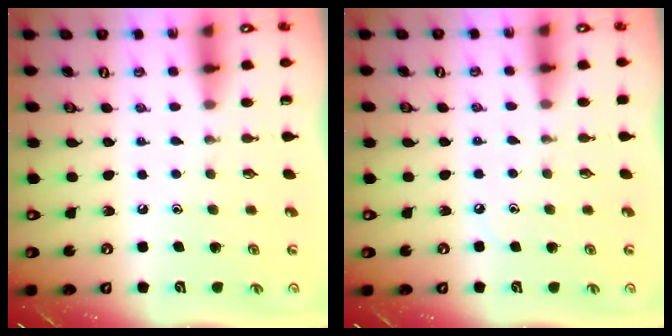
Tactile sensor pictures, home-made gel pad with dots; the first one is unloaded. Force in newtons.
{"total": 2.2, "press": 2.2, "slide": 0.3}